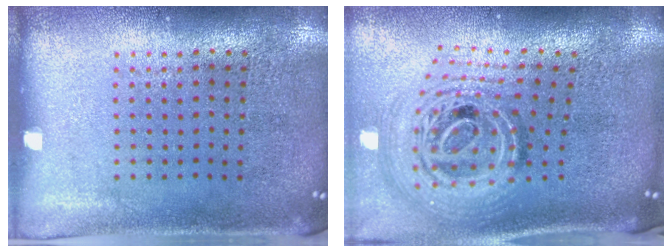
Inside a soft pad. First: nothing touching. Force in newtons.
{"total": 2.4, "press": 1.7, "slide": 1.6}